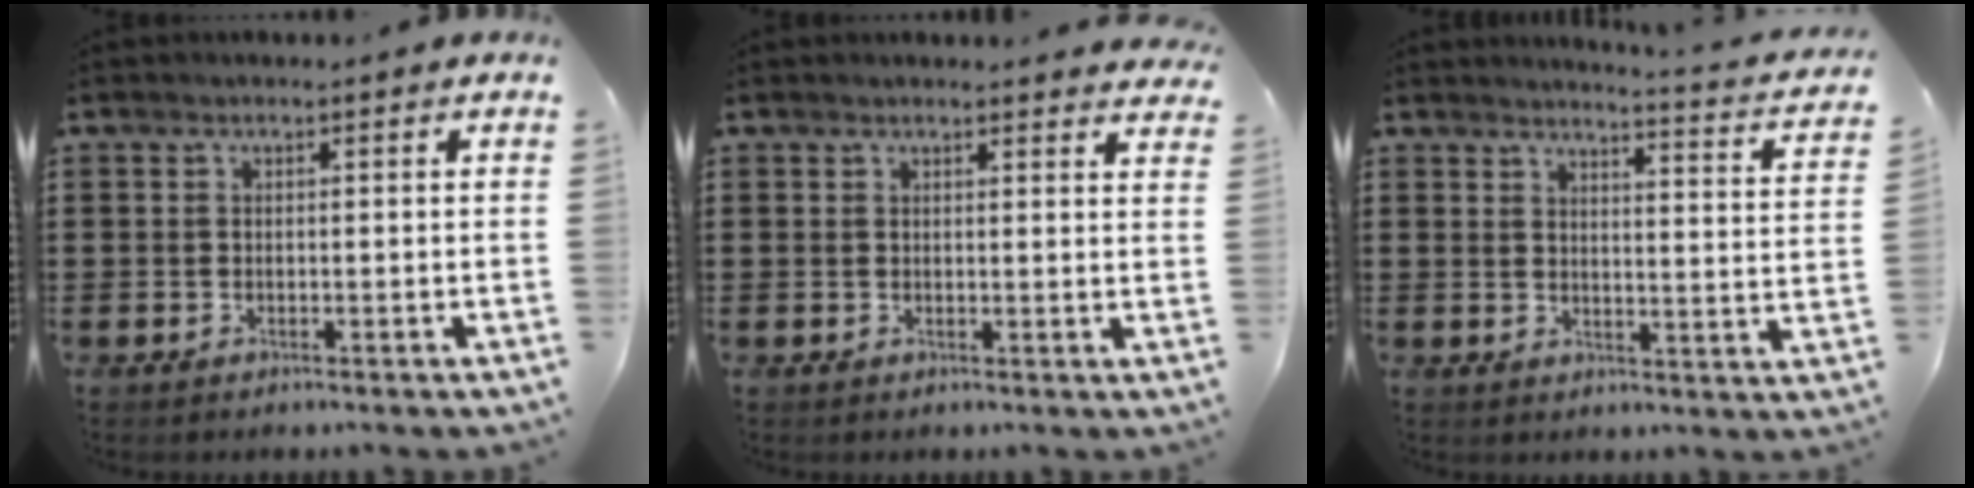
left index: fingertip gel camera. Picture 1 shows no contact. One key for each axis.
{"total": 1.8, "fx": 1.8, "fy": 0.2, "fz": 0.3, "tx": -0.002, "ty": -0.002, "tz": 0.033}
{"total": 3.0, "fx": 2.8, "fy": -0.7, "fz": 0.9, "tx": -0.025, "ty": -0.032, "tz": 0.039}